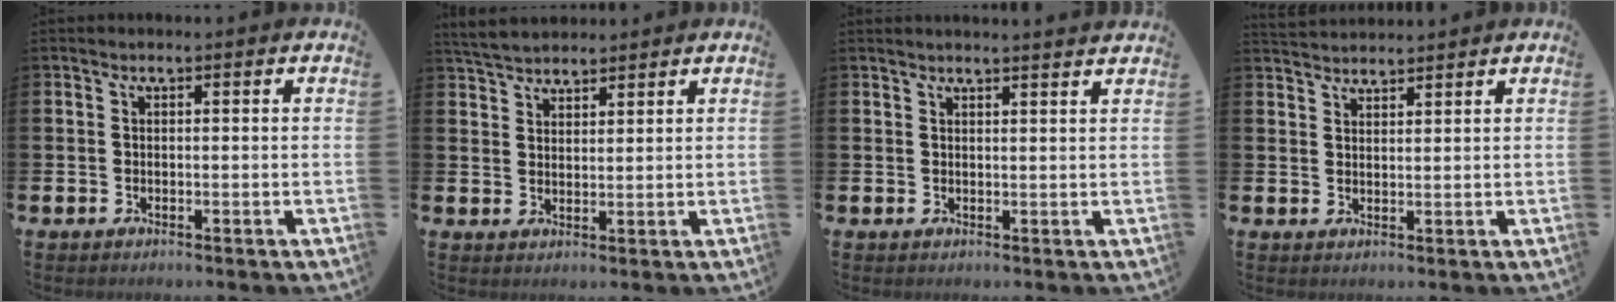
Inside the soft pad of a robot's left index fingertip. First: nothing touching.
{"total": 4.0, "force": [3.9, 0.9, 0.2], "torque": [-0.023, -0.010, 0.074]}
{"total": 1.9, "force": [1.9, -0.2, 0.0], "torque": [0.012, -0.014, 0.032]}
{"total": 2.7, "force": [2.7, 0.4, 0.0], "torque": [-0.005, -0.014, 0.049]}